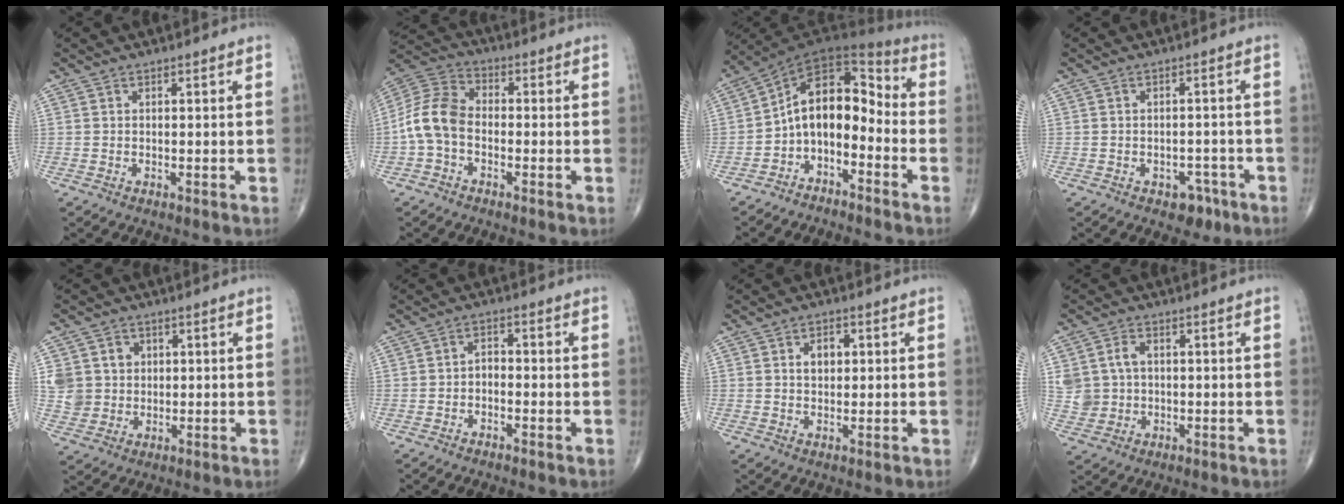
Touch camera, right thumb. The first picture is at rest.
{"total": 9.4, "force": [-2.1, 6.4, 6.6], "torque": [-0.128, 0.029, -0.055]}
{"total": 11.7, "force": [-3.9, 7.2, 8.3], "torque": [-0.096, 0.093, -0.081]}
{"total": 4.0, "force": [-2.3, 2.7, 1.8], "torque": [-0.004, 0.017, -0.026]}
{"total": 7.7, "force": [1.6, 7.1, 2.6], "torque": [-0.024, 0.001, 0.039]}
{"total": 2.2, "force": [-1.0, 1.4, 1.3], "torque": [-0.012, 0.018, -0.025]}
{"total": 3.7, "force": [0.9, 2.5, 2.6], "torque": [-0.031, 0.003, 0.013]}
{"total": 6.5, "force": [0.8, 5.4, 3.4], "torque": [-0.054, 0.005, 0.022]}